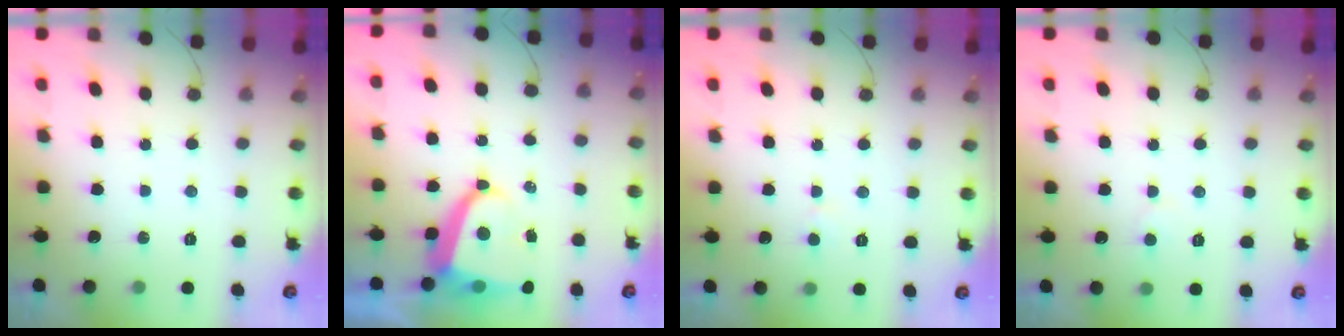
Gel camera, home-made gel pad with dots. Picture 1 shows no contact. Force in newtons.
{"total": 7.4, "press": 7.4, "slide": 0.9}
{"total": 2.8, "press": 2.8, "slide": 0.3}
{"total": 3.6, "press": 3.6, "slide": 0.3}